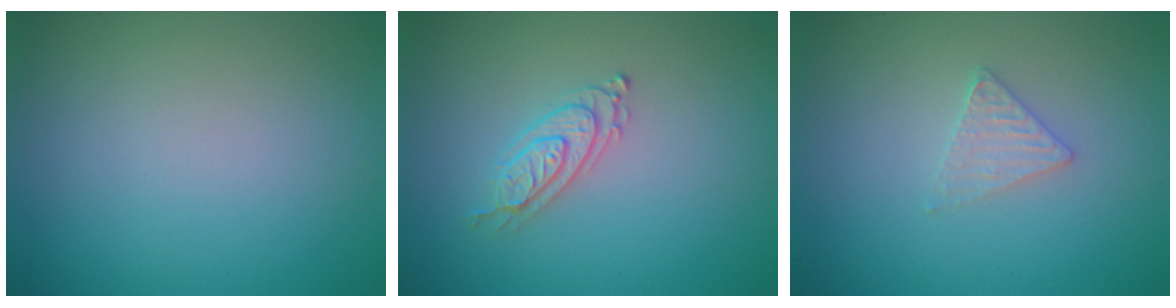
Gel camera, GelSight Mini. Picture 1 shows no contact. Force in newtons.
{"total": 2.3, "press": 2.1, "slide": 0.9}
{"total": 1.6, "press": 1.6, "slide": 0.2}